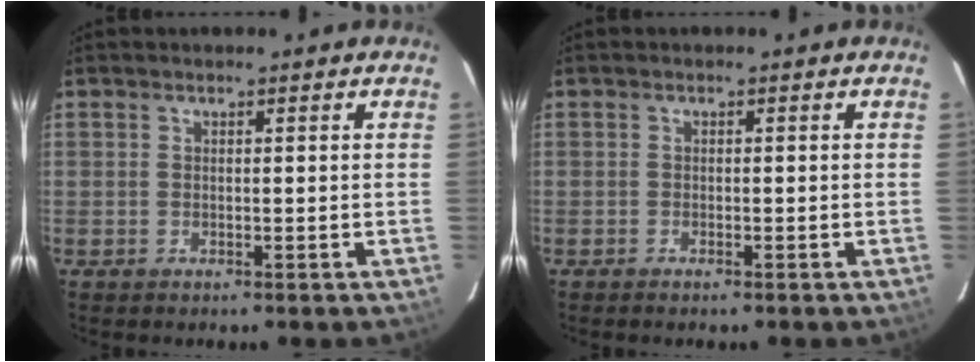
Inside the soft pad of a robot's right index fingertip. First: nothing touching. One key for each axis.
{"total": 0.7, "fx": -0.6, "fy": 0.2, "fz": 0.3, "tx": -0.006, "ty": -0.001, "tz": -0.013}